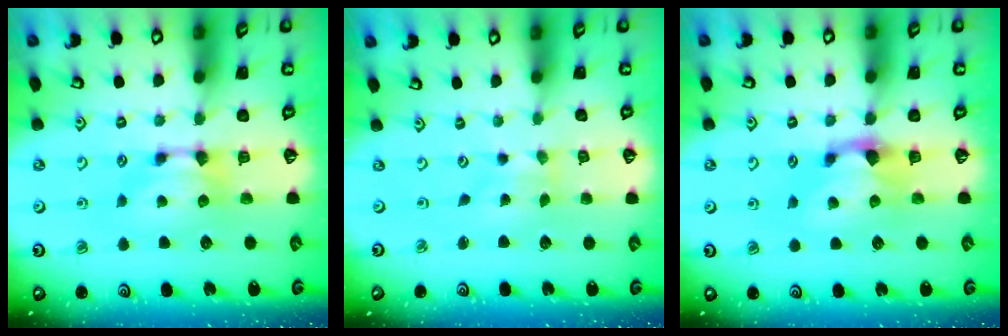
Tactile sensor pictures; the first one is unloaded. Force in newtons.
{"total": 3.4, "press": 3.4, "slide": 0.7}
{"total": 0.9, "press": 0.5, "slide": 0.8}